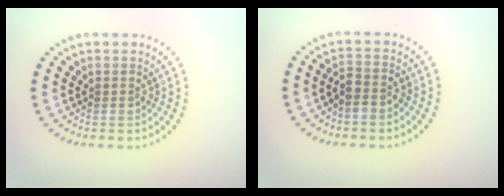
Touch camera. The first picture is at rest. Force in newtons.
{"total": 1.8, "press": 1.6, "slide": 1.0}